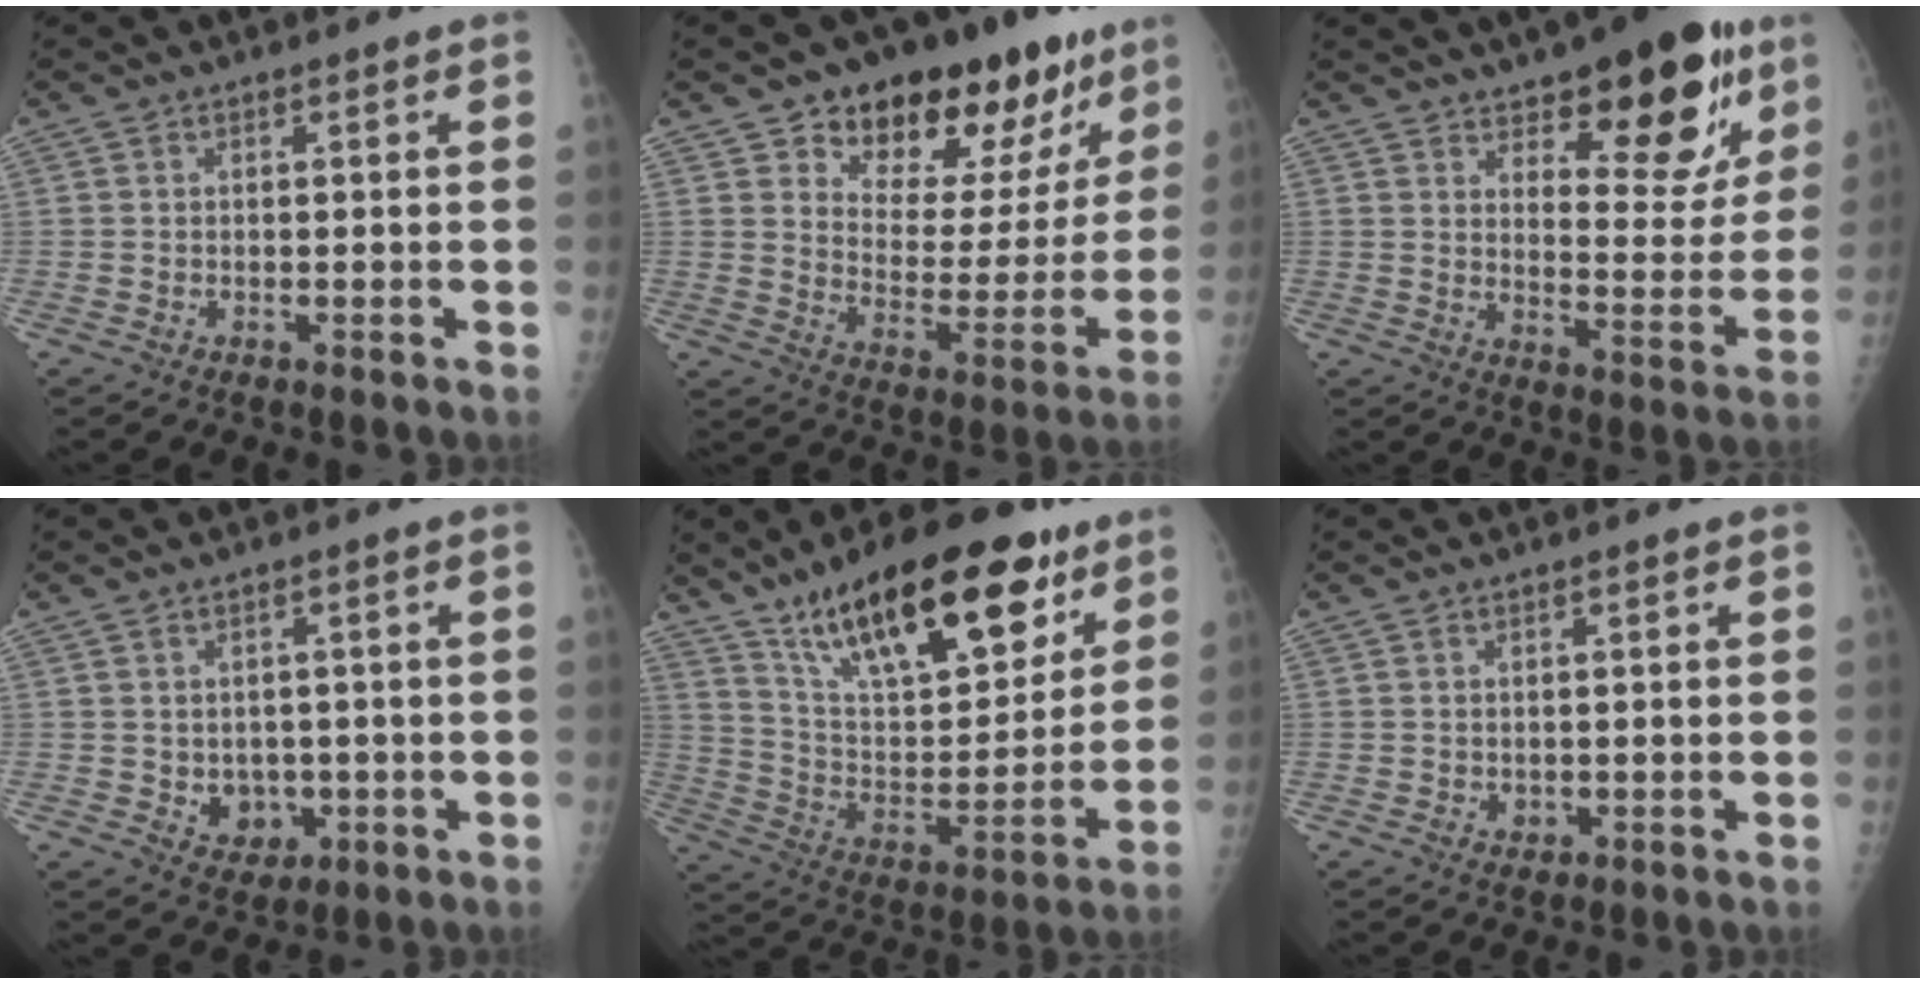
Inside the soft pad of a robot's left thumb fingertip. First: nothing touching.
{"total": 22.4, "force": [13.9, 11.5, 13.3], "torque": [-0.130, -0.058, 0.210]}
{"total": 18.5, "force": [11.0, 7.8, 12.6], "torque": [-0.112, -0.064, 0.159]}
{"total": 5.3, "force": [-0.8, 4.4, 2.8], "torque": [-0.014, 0.001, 0.002]}
{"total": 27.3, "force": [16.8, 10.7, 18.6], "torque": [-0.258, -0.041, 0.284]}
{"total": 1.3, "force": [0.0, 1.1, 0.7], "torque": [-0.007, 0.000, 0.005]}